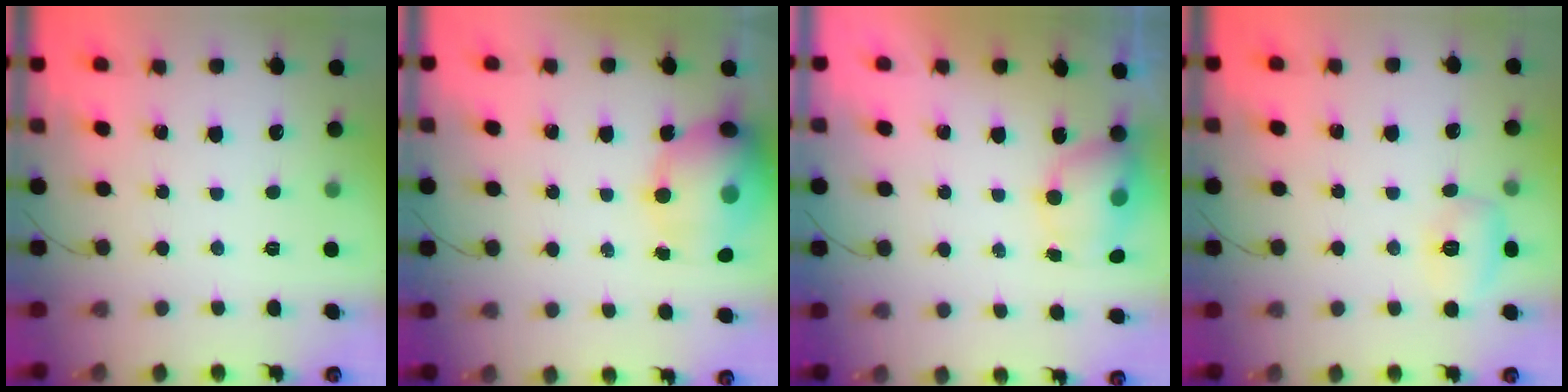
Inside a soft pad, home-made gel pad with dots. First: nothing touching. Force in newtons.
{"total": 19.3, "press": 18.8, "slide": 4.2}
{"total": 7.1, "press": 7.1, "slide": 1.0}
{"total": 6.8, "press": 6.6, "slide": 1.7}